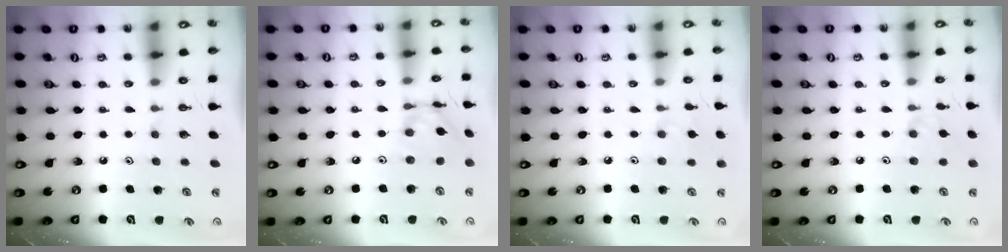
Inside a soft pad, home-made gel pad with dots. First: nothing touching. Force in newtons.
{"total": 9.2, "press": 9.2, "slide": 0.7}
{"total": 3.4, "press": 3.3, "slide": 0.7}
{"total": 2.6, "press": 2.6, "slide": 0.5}